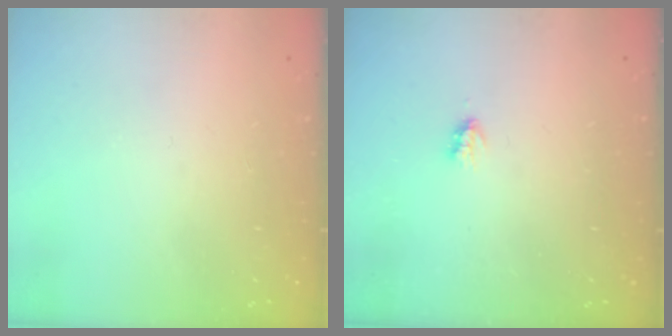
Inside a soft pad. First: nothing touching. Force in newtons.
{"total": 1.7, "press": 1.7, "slide": 0.3}